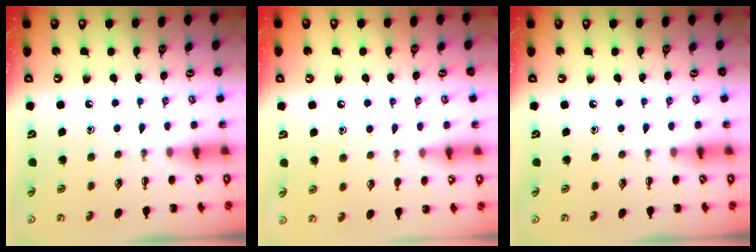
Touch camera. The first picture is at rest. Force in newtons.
{"total": 7.4, "press": 7.2, "slide": 1.9}
{"total": 0.0}